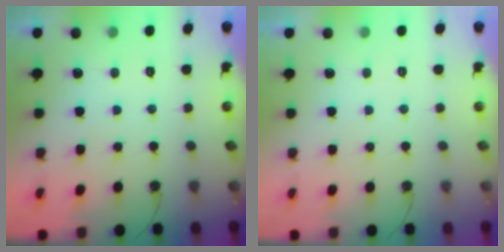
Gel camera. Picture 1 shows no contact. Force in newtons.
{"total": 0.0}